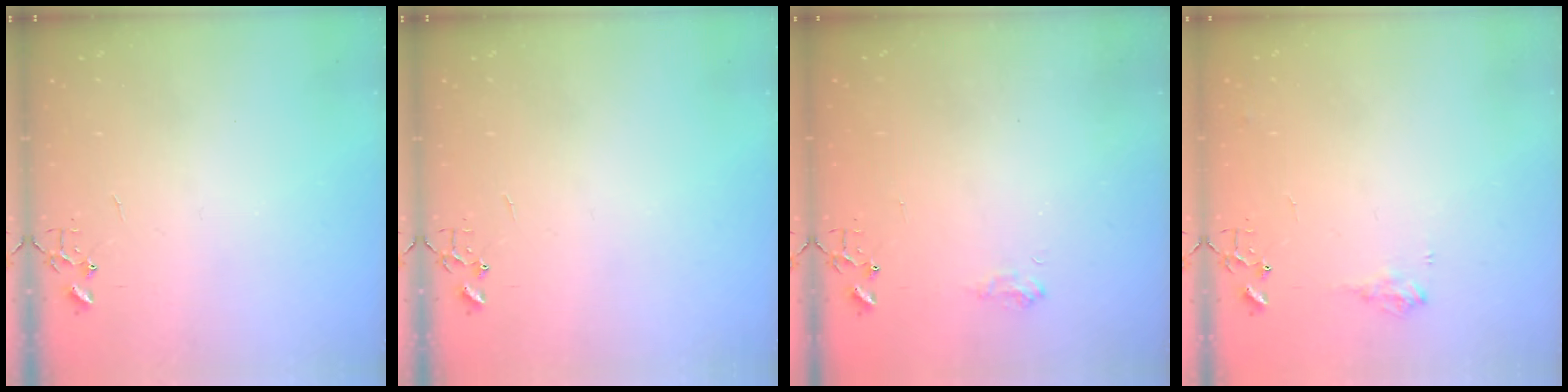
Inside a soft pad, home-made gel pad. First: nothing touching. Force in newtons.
{"total": 0.0}
{"total": 6.9, "press": 6.9, "slide": 0.7}
{"total": 7.7, "press": 7.7, "slide": 0.3}